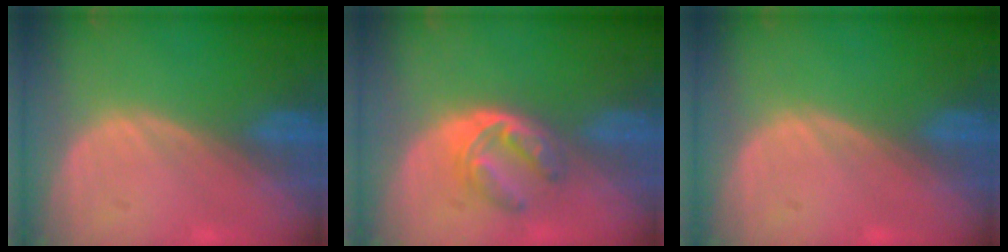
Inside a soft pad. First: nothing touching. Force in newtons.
{"total": 6.2, "press": 5.0, "slide": 3.5}
{"total": 0.0}